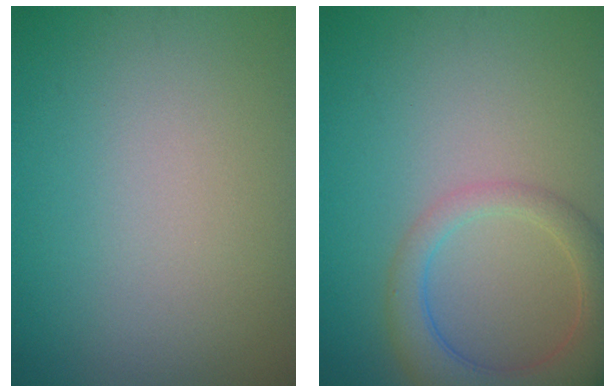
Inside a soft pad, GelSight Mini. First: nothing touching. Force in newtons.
{"total": 5.6, "press": 5.6, "slide": 0.4}